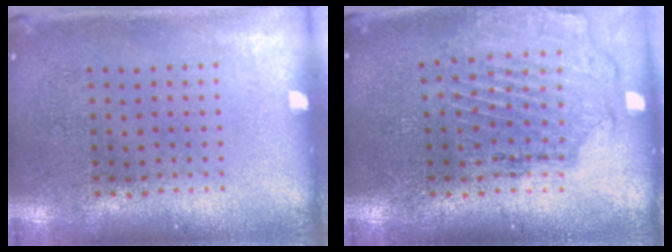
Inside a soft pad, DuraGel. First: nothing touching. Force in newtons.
{"total": 1.6, "press": 1.5, "slide": 0.4}